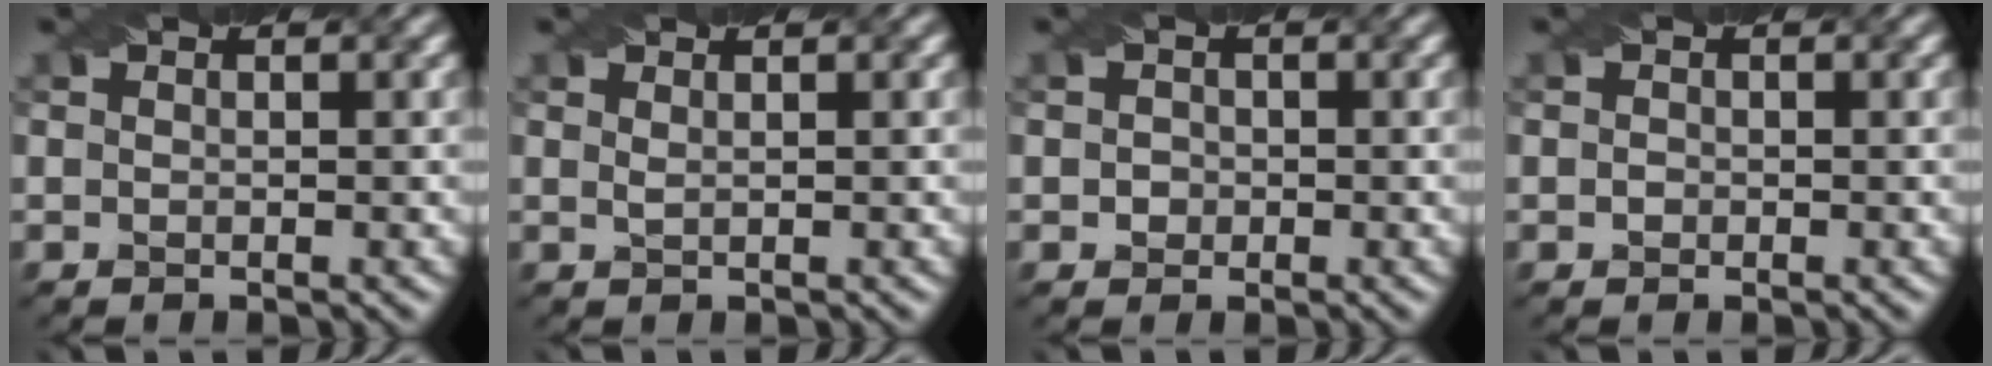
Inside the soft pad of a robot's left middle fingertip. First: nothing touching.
{"total": 0.9, "force": [0.7, 0.3, 0.5], "torque": [-0.008, -0.004, 0.008]}
{"total": 1.1, "force": [0.1, 1.1, 0.3], "torque": [-0.001, 0.002, -0.003]}
{"total": 0.6, "force": [-0.1, 0.5, 0.2], "torque": [-0.002, -0.002, -0.003]}